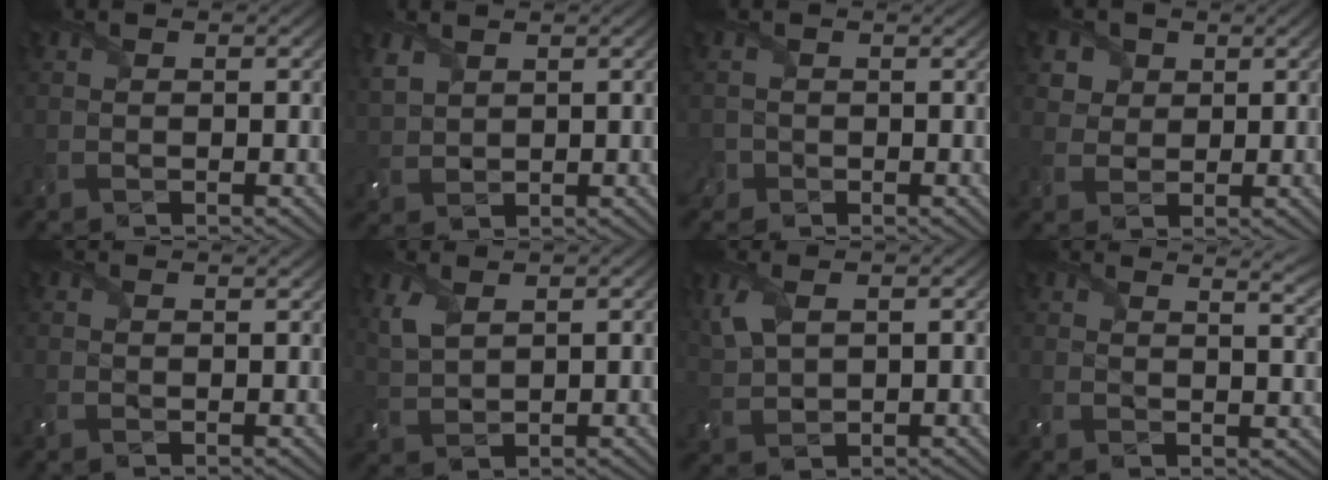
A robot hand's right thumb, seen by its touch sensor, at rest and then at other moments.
{"total": 3.2, "force": [2.1, 1.9, 1.5], "torque": [-0.051, -0.001, 0.049]}
{"total": 2.1, "force": [-1.0, 1.8, 0.1], "torque": [-0.011, -0.006, -0.027]}
{"total": 4.2, "force": [2.3, 3.3, 1.4], "torque": [-0.051, -0.006, 0.049]}
{"total": 1.7, "force": [1.4, 0.4, 0.7], "torque": [-0.023, 0.001, 0.023]}
{"total": 3.7, "force": [2.3, 1.6, 2.4], "torque": [-0.076, 0.002, 0.054]}
{"total": 5.1, "force": [2.5, 2.4, 3.7], "torque": [-0.106, 0.007, 0.052]}
{"total": 7.1, "force": [5.5, 2.1, 3.9], "torque": [-0.053, 0.021, 0.059]}